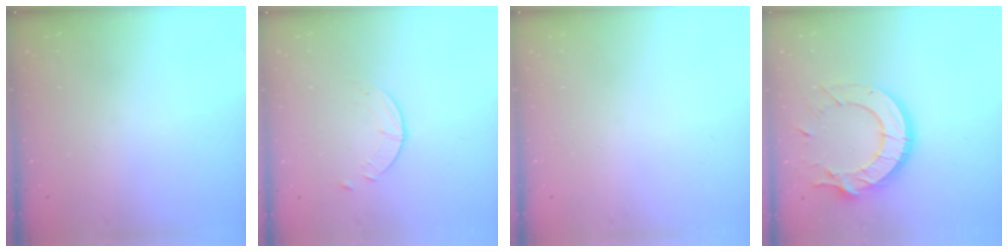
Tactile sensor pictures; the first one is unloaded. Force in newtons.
{"total": 2.6, "press": 2.5, "slide": 0.3}
{"total": 0.0}
{"total": 16.0, "press": 15.9, "slide": 1.4}